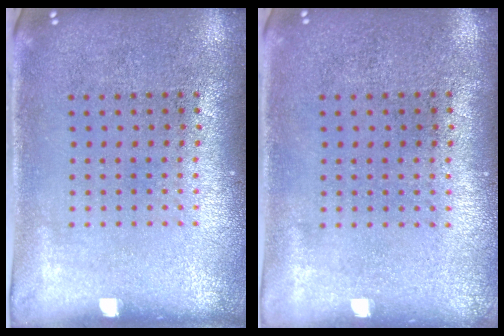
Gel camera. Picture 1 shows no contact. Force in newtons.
{"total": 0.0}